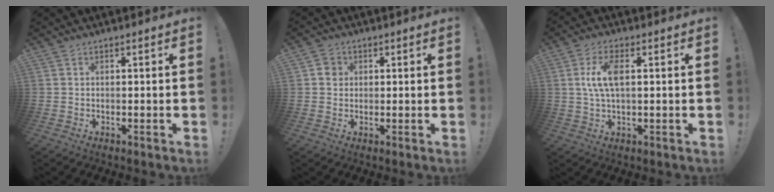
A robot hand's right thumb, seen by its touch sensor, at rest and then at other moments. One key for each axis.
{"total": 3.8, "fx": 0.6, "fy": 3.6, "fz": 1.1, "tx": -0.006, "ty": 0.004, "tz": 0.010}
{"total": 8.1, "fx": 1.2, "fy": 3.5, "fz": 7.2, "tx": -0.139, "ty": 0.001, "tz": 0.018}